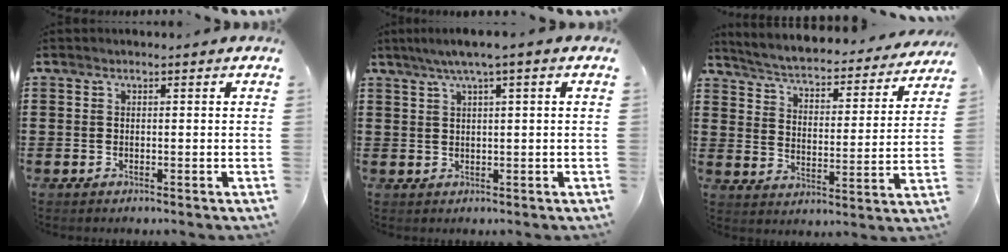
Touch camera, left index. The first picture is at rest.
{"total": 2.6, "force": [1.0, -0.1, 2.3], "torque": [-0.045, -0.001, 0.017]}
{"total": 3.4, "force": [3.3, -0.1, 1.0], "torque": [-0.041, -0.034, 0.045]}